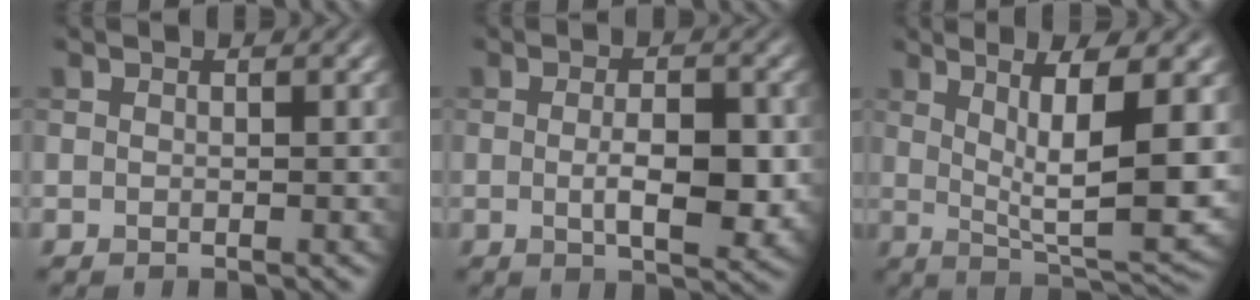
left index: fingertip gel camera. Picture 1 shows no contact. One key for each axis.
{"total": 4.8, "fx": -0.4, "fy": 1.9, "fz": 4.4, "tx": -0.075, "ty": -0.009, "tz": -0.005}
{"total": 9.6, "fx": 2.0, "fy": 2.4, "fz": 9.0, "tx": -0.141, "ty": -0.007, "tz": 0.040}